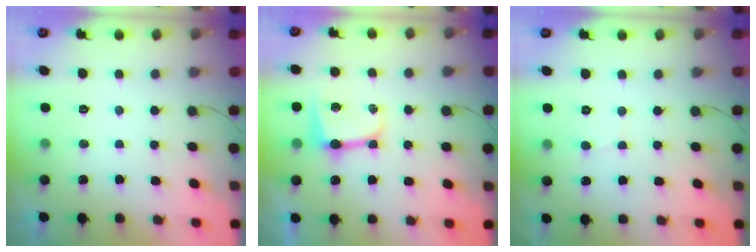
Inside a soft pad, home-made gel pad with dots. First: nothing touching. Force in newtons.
{"total": 8.5, "press": 8.5, "slide": 0.7}
{"total": 1.6, "press": 1.6, "slide": 0.1}